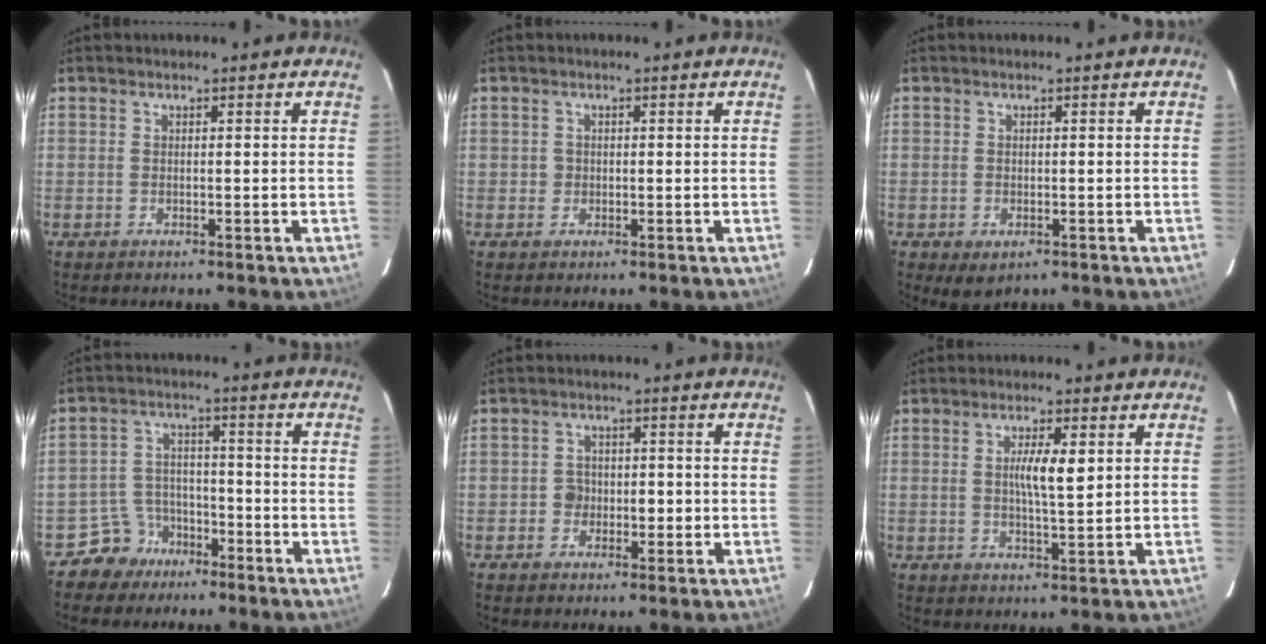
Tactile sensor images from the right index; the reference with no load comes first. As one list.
[{"total": 1.1, "force": [0.0, 1.1, 0.2], "torque": [-0.003, 0.004, 0.003]}, {"total": 2.6, "force": [-1.2, 1.6, 1.6], "torque": [-0.028, -0.004, -0.004]}, {"total": 6.1, "force": [-4.1, 4.5, 0.0], "torque": [0.006, 0.014, -0.068]}, {"total": 3.1, "force": [-0.5, 2.6, 1.6], "torque": [-0.019, 0.013, -0.006]}, {"total": 4.8, "force": [1.1, 0.6, 4.7], "torque": [-0.084, -0.001, 0.019]}]